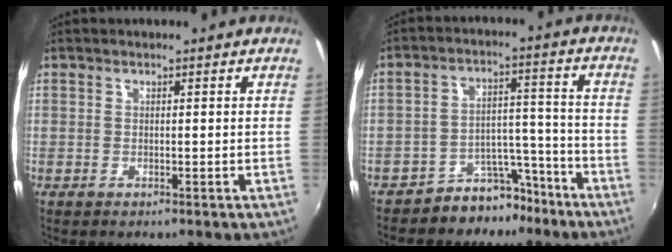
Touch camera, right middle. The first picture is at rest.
{"total": 7.8, "force": [-6.4, 4.1, 1.6], "torque": [-0.013, 0.045, -0.089]}